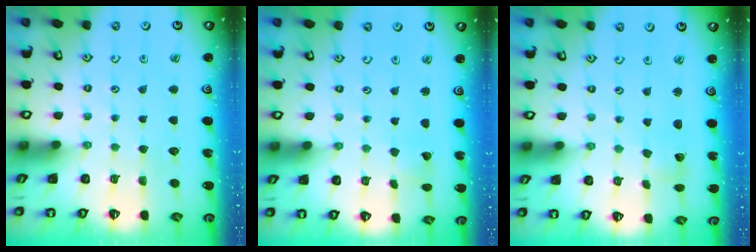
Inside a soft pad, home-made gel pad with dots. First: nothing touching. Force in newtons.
{"total": 1.4, "press": 1.4, "slide": 0.1}
{"total": 1.5, "press": 1.5, "slide": 0.2}